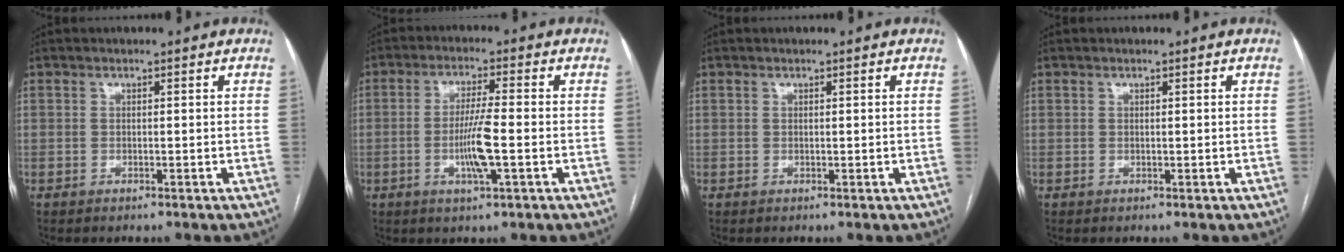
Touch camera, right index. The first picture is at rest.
{"total": 6.5, "force": [-1.5, 0.1, 6.3], "torque": [-0.117, -0.006, -0.027]}
{"total": 0.0}
{"total": 0.0}